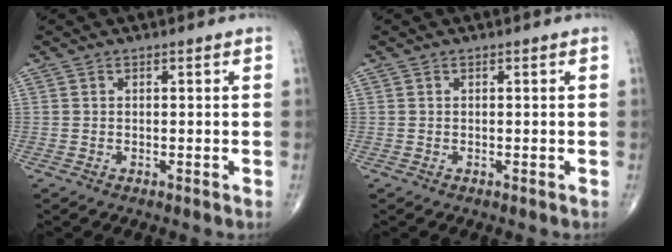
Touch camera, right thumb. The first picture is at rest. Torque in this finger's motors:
{"motor_torque": [0.00, 0.00, 0.00, 0.00, 0.00]}